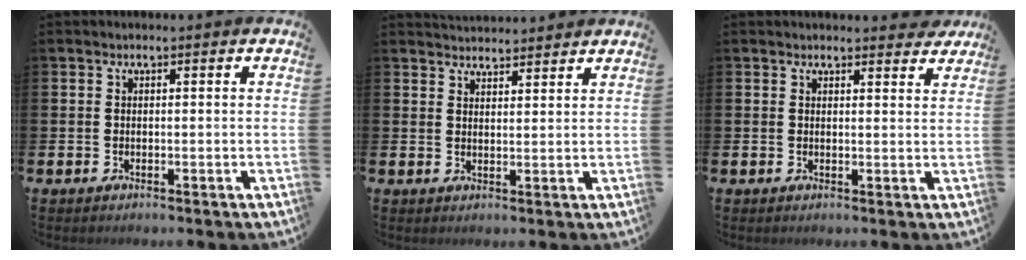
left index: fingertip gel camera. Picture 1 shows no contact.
{"total": 3.1, "force": [3.0, 0.5, -0.2], "torque": [-0.004, -0.016, 0.056]}
{"total": 2.2, "force": [2.2, 0.4, 0.0], "torque": [0.013, -0.016, 0.036]}